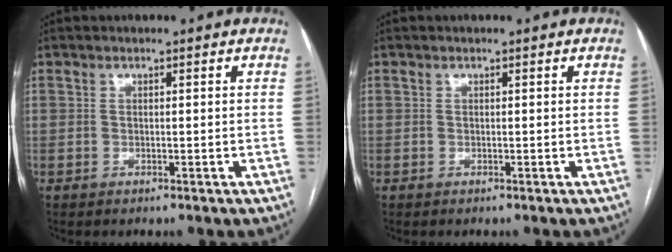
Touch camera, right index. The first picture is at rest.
{"total": 0.0}